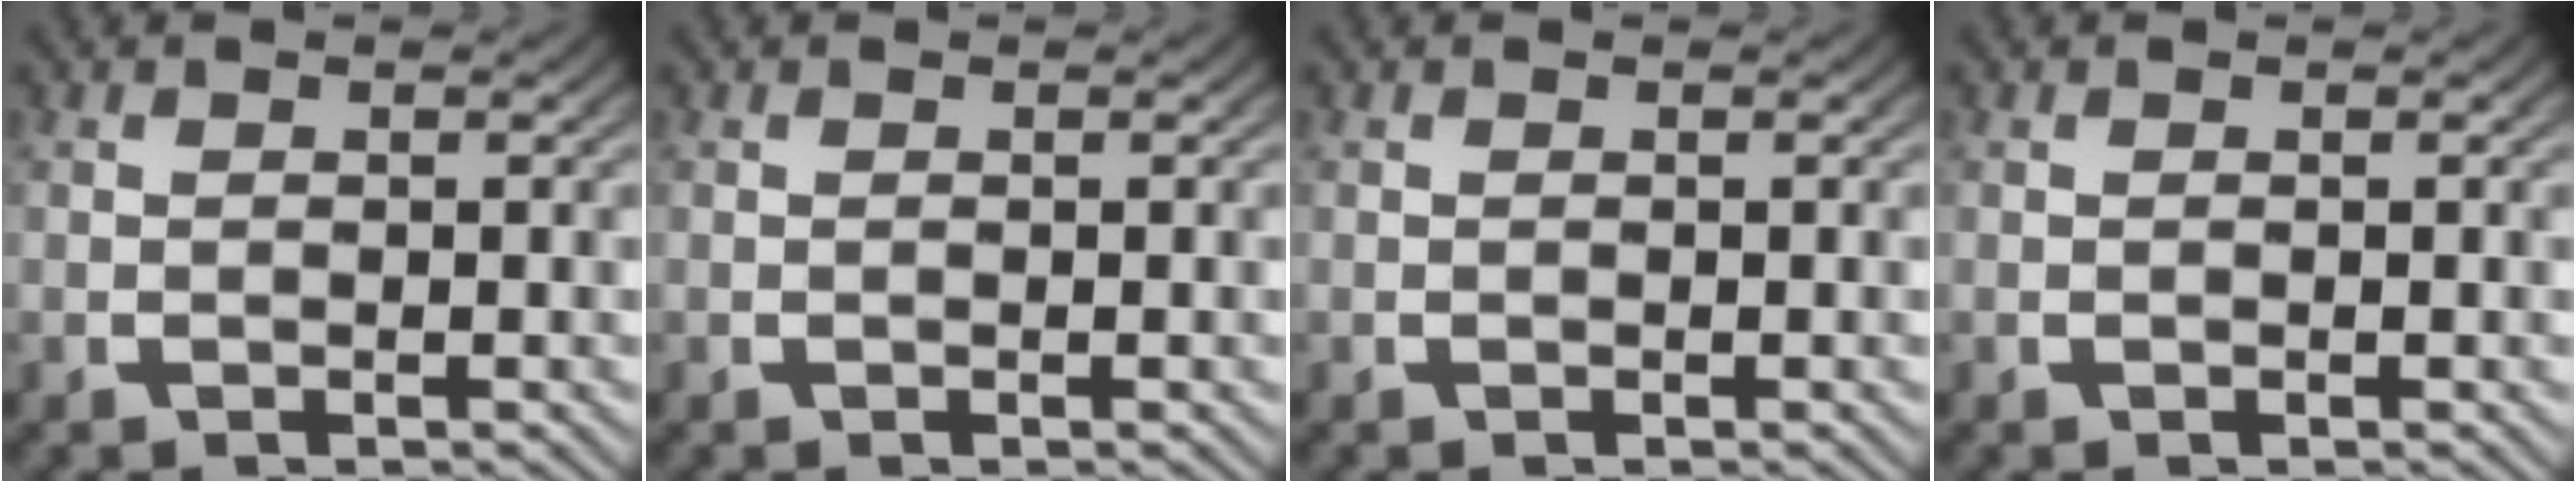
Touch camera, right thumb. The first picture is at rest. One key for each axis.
{"total": 0.0}
{"total": 0.0}
{"total": 0.0}